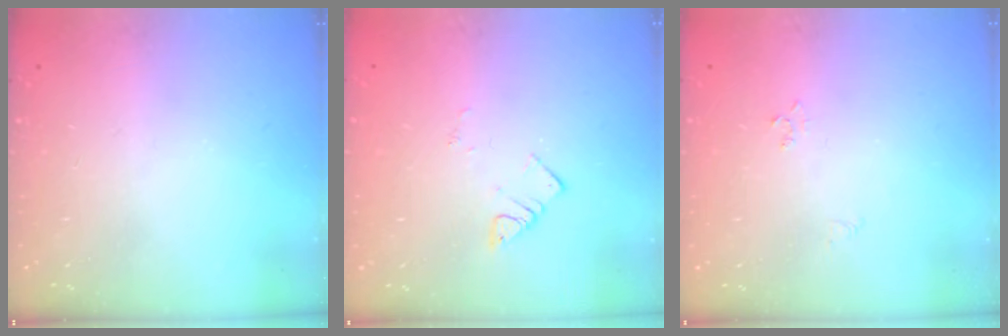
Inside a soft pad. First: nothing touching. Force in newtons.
{"total": 3.3, "press": 3.3, "slide": 0.4}
{"total": 2.3, "press": 2.3, "slide": 0.2}